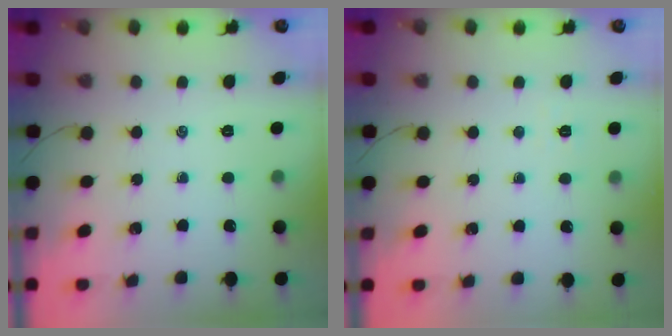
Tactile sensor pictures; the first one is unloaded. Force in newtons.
{"total": 2.4, "press": 2.3, "slide": 0.5}